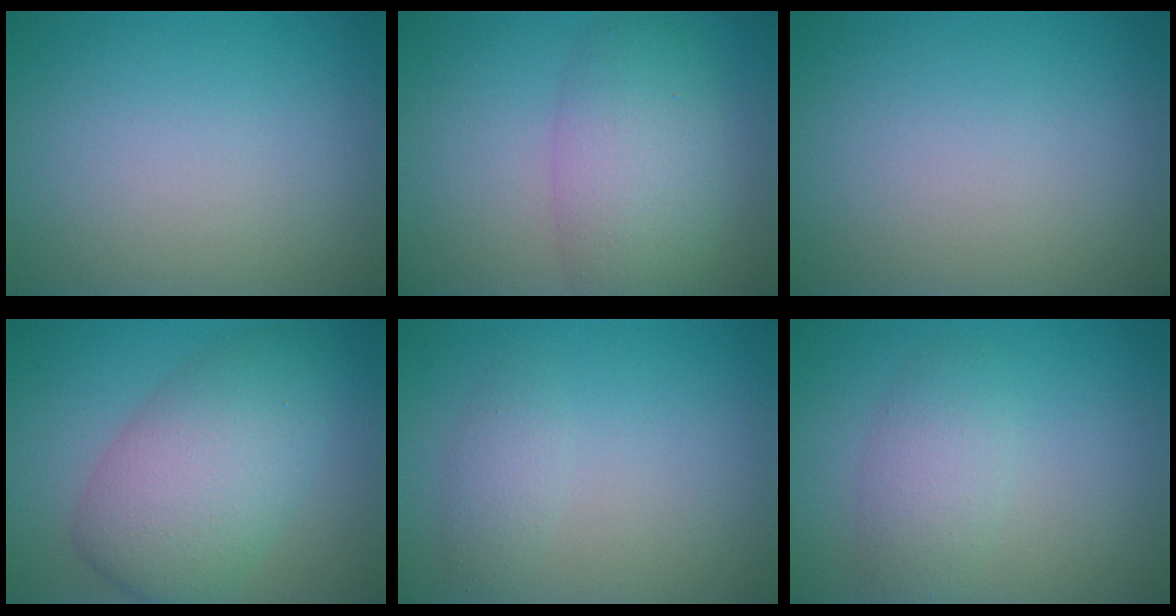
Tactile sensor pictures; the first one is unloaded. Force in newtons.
{"total": 5.8, "press": 5.7, "slide": 0.6}
{"total": 0.0}
{"total": 7.7, "press": 7.7, "slide": 0.4}
{"total": 1.5, "press": 1.5, "slide": 0.1}
{"total": 3.0, "press": 3.0, "slide": 0.1}